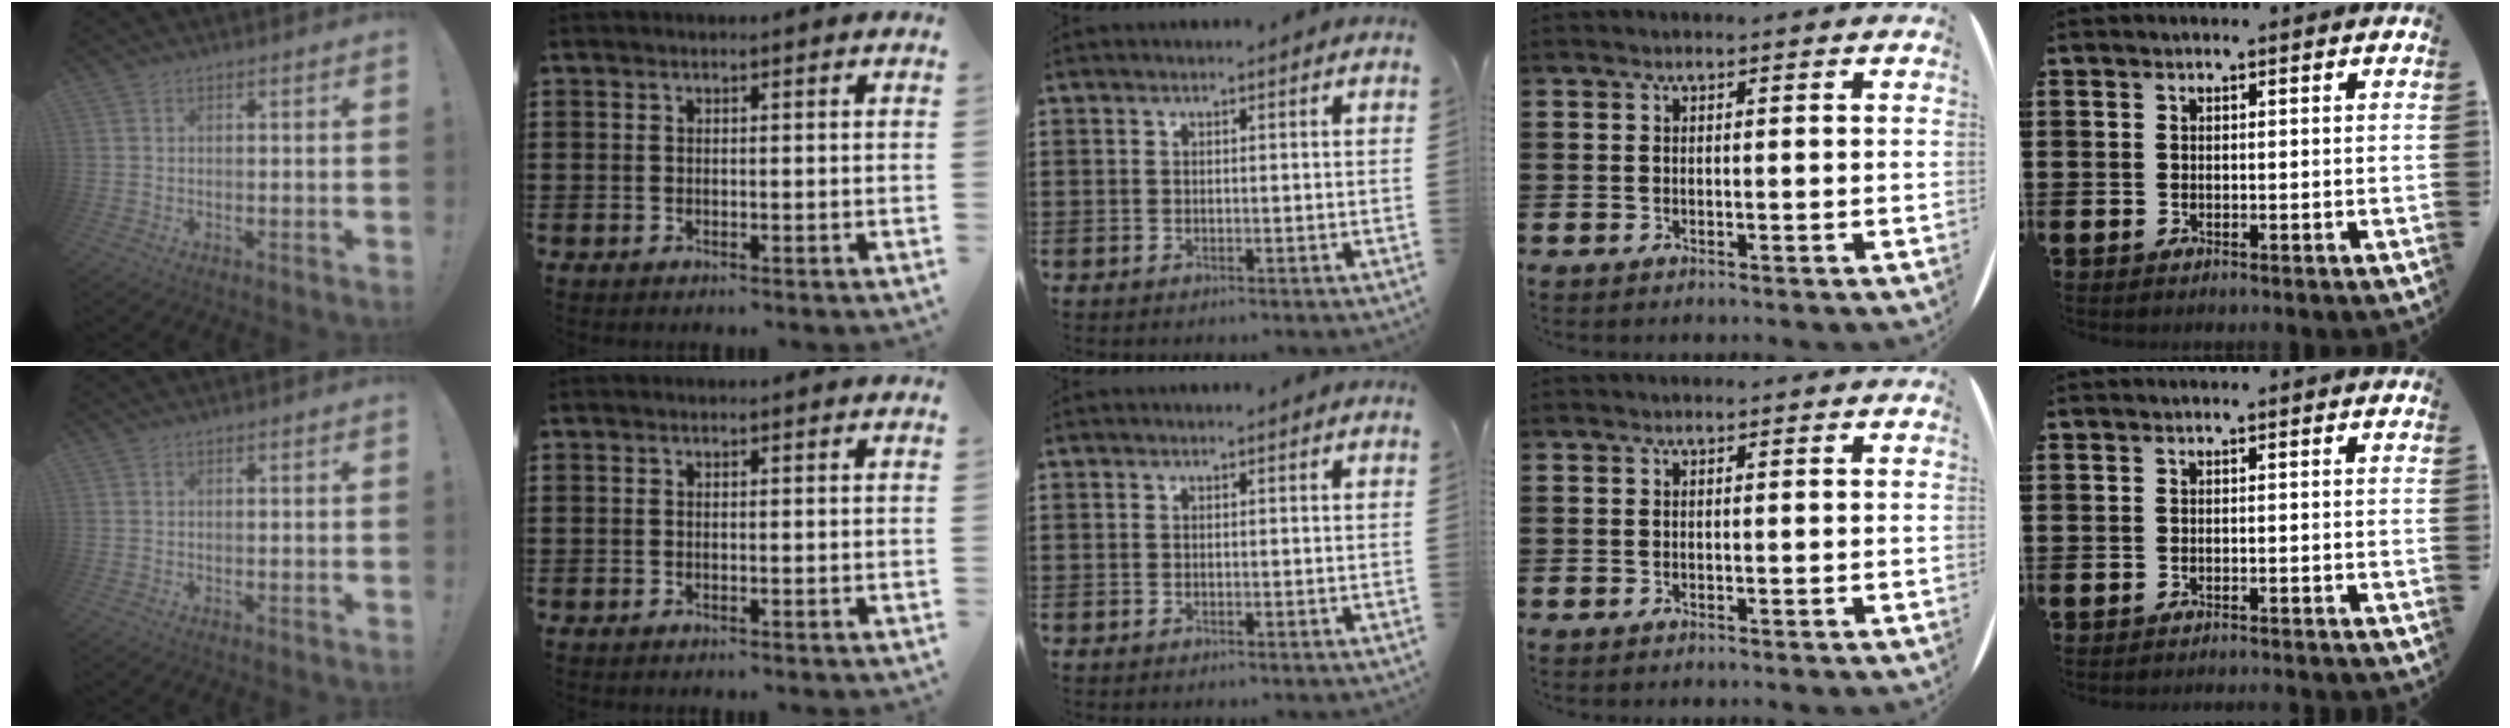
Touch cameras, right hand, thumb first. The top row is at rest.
{"little": {"total": 0.8, "force": [-0.8, -0.2, -0.1], "torque": [0.001, 0.001, -0.017]}}